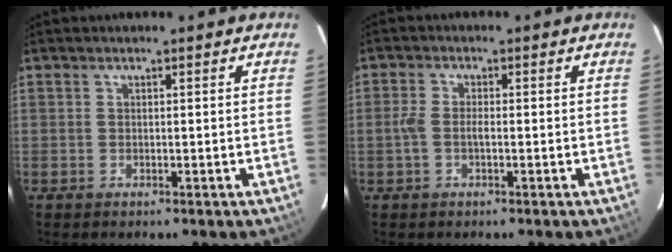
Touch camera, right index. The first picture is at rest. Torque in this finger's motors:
{"motor_torque": [0.38, -0.12, 0.34, 0.07]}